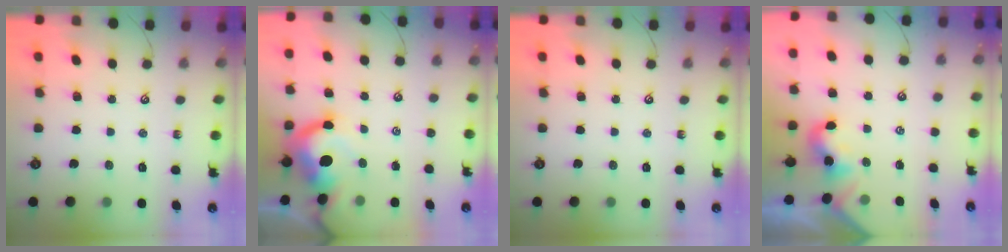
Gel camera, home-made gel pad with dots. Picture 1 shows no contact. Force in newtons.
{"total": 8.4, "press": 8.3, "slide": 1.1}
{"total": 0.0}
{"total": 0.0}